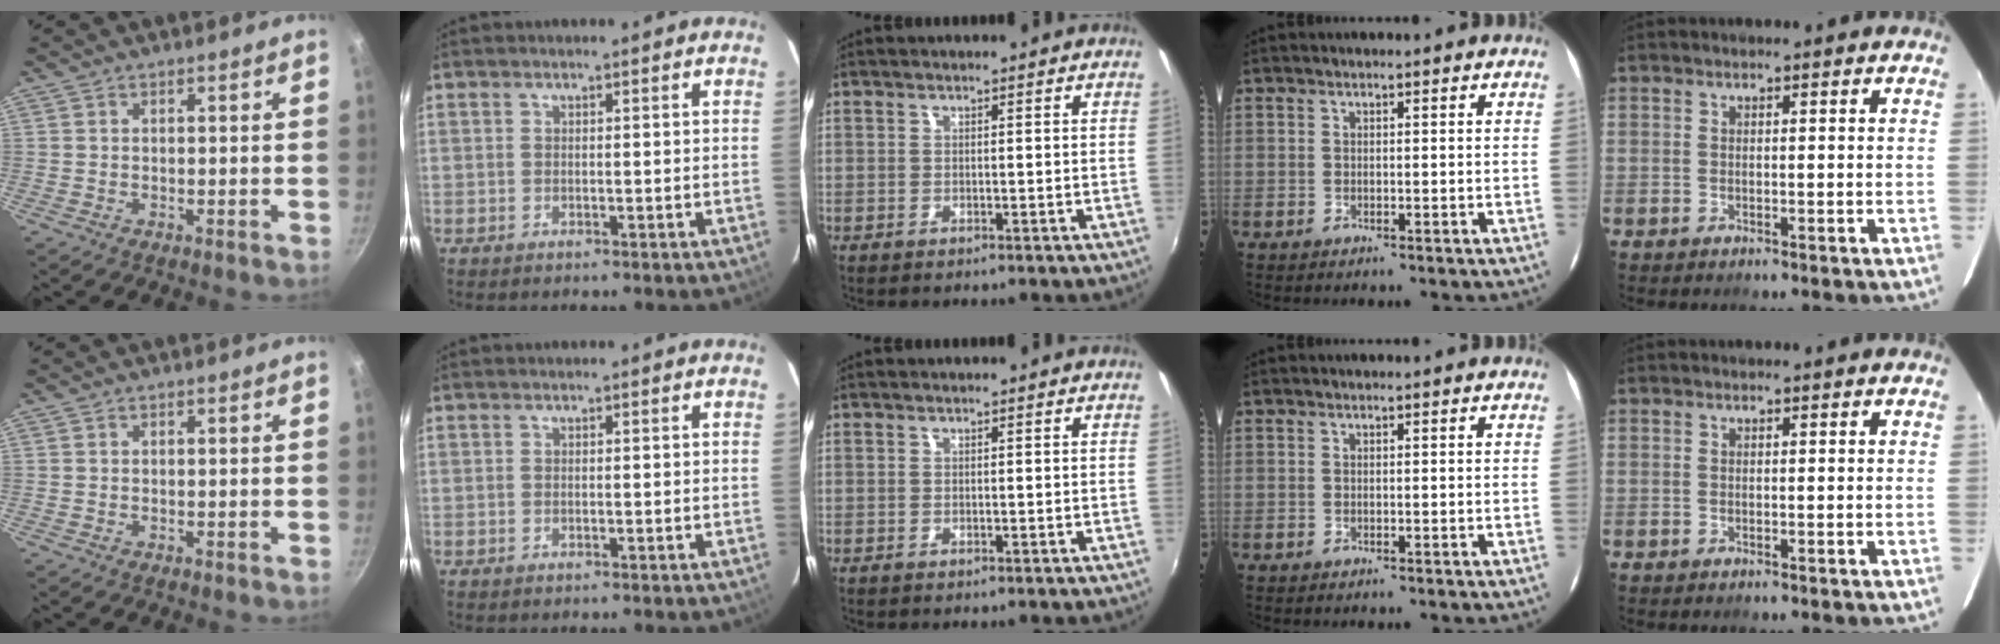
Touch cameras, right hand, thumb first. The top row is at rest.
{}